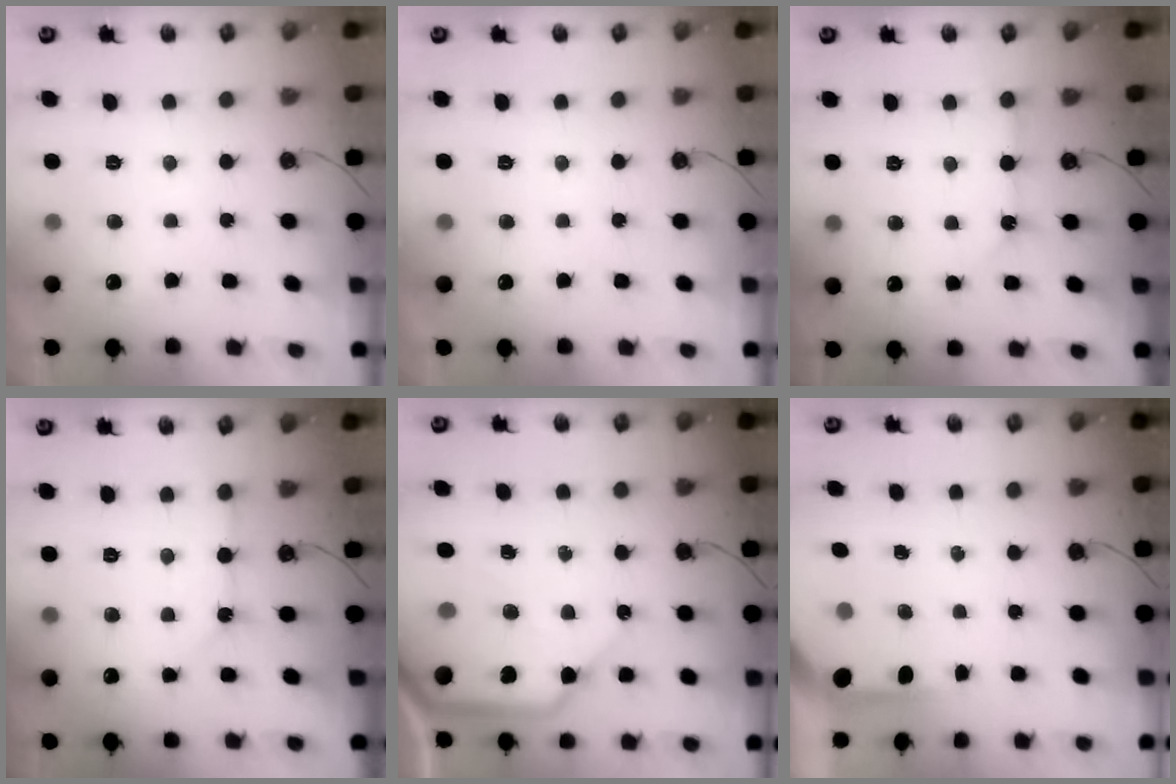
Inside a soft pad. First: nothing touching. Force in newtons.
{"total": 0.0}
{"total": 4.2, "press": 4.2, "slide": 0.5}
{"total": 2.2, "press": 2.2, "slide": 0.4}
{"total": 15.8, "press": 15.7, "slide": 2.0}
{"total": 3.8, "press": 3.8, "slide": 0.4}